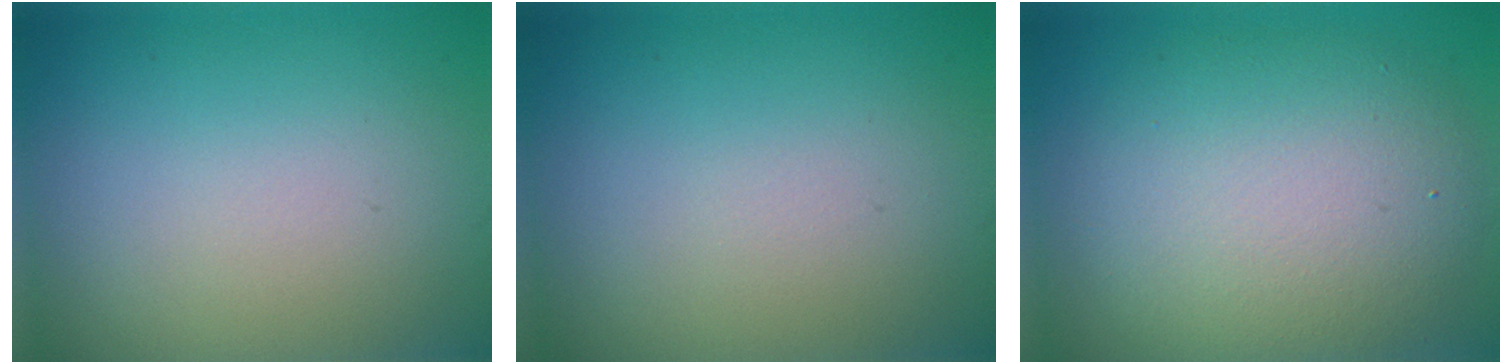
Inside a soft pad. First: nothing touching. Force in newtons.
{"total": 0.0}
{"total": 8.1, "press": 8.1, "slide": 0.5}